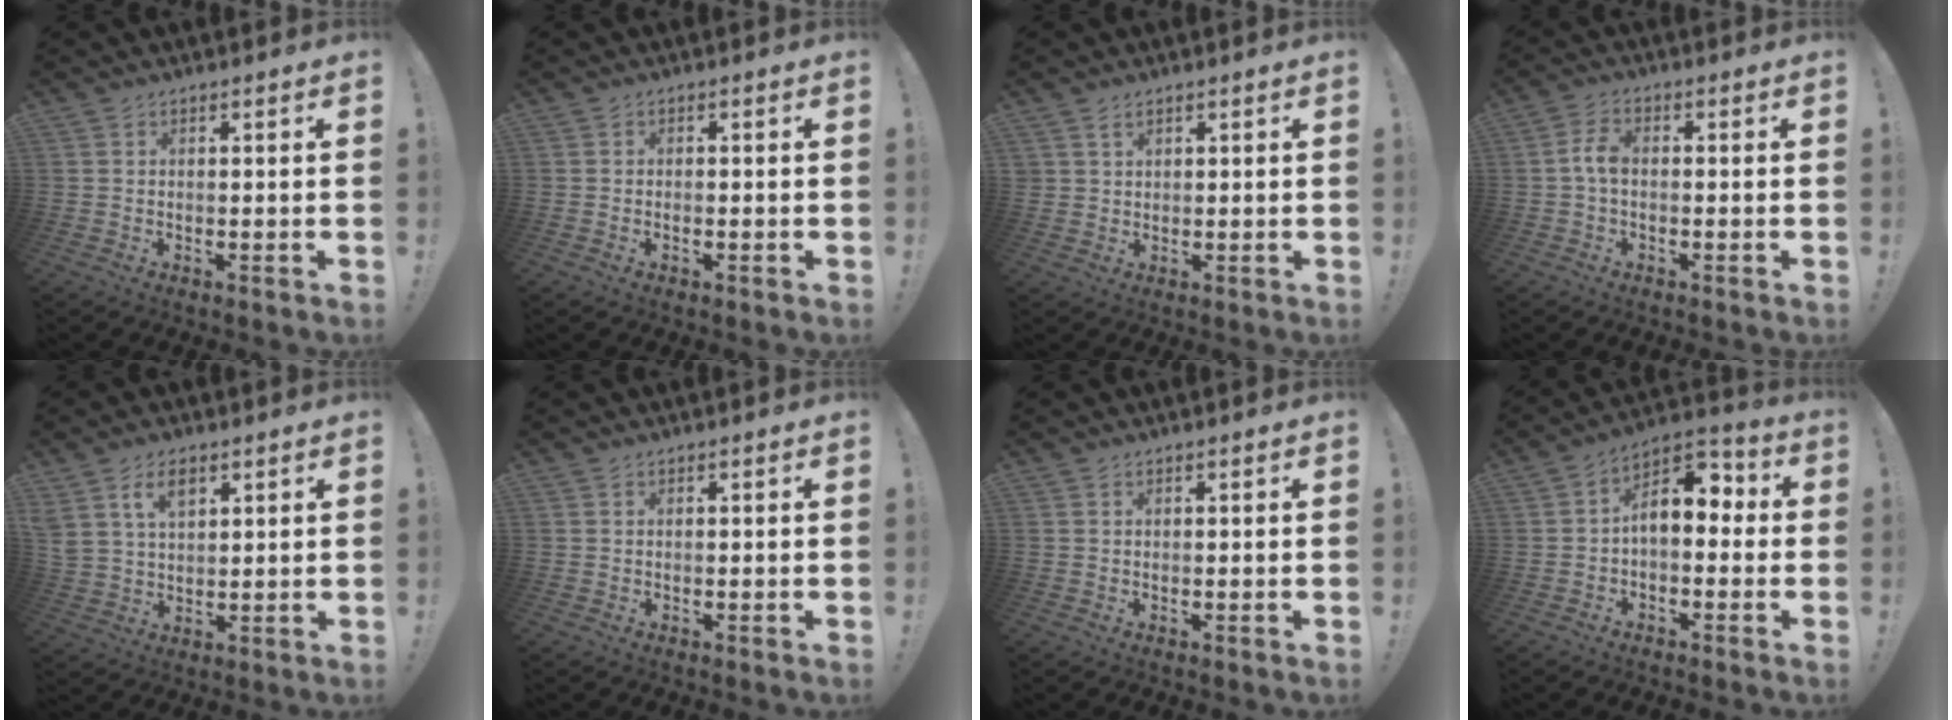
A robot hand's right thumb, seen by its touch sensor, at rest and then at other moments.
{"total": 0.6, "force": [-0.4, 0.0, 0.3], "torque": [-0.005, 0.000, -0.008]}
{"total": 2.1, "force": [1.4, 1.4, 0.7], "torque": [-0.011, -0.006, 0.026]}
{"total": 4.6, "force": [-0.5, 2.5, 3.8], "torque": [-0.081, 0.009, -0.011]}
{"total": 7.4, "force": [4.3, 4.3, 4.2], "torque": [-0.076, -0.011, 0.082]}
{"total": 0.0}
{"total": 0.0}
{"total": 9.5, "force": [1.0, 6.1, 7.2], "torque": [-0.110, 0.003, 0.021]}